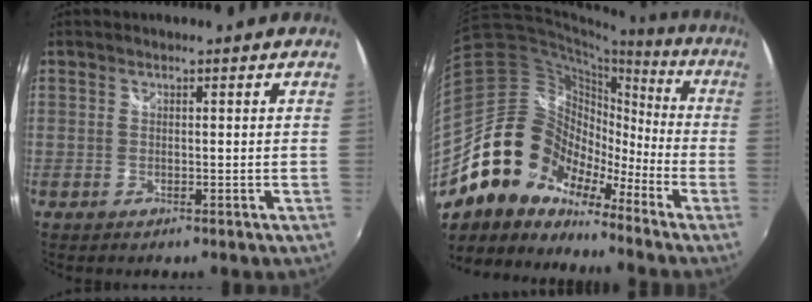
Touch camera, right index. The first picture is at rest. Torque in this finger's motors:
{"motor_torque": [0.92, -0.82, 0.02, -0.21]}